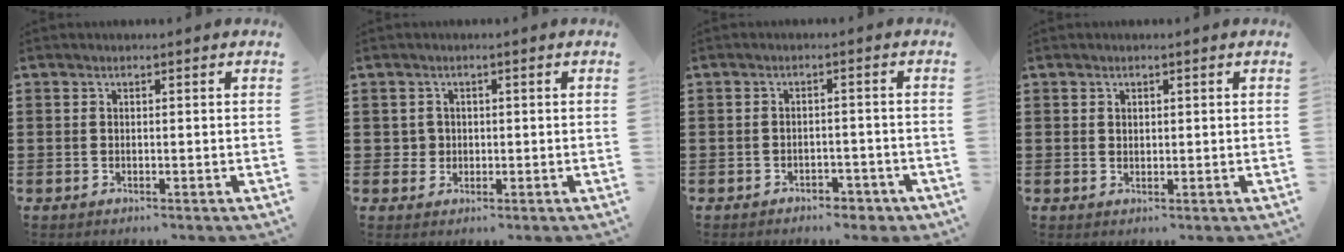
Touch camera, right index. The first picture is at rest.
{"total": 1.9, "force": [0.0, 1.9, 0.4], "torque": [-0.015, 0.010, -0.003]}
{"total": 2.3, "force": [-2.2, 0.8, 0.4], "torque": [-0.013, 0.001, -0.046]}
{"total": 0.8, "force": [0.5, 0.6, 0.2], "torque": [-0.006, 0.003, 0.010]}